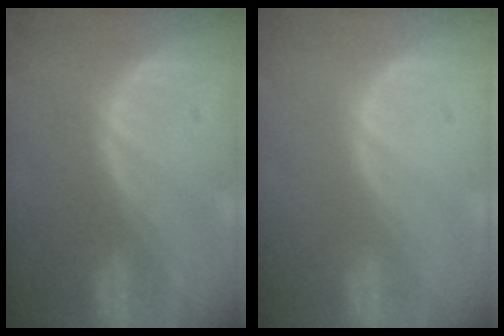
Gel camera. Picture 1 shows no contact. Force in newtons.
{"total": 0.0}